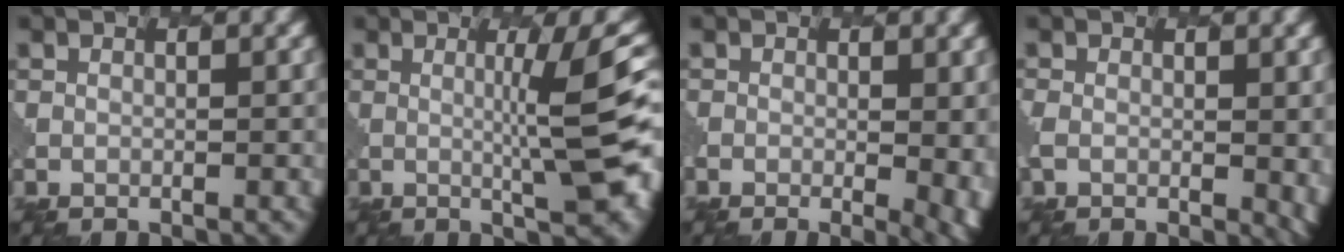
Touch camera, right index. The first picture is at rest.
{"total": 8.3, "force": [0.5, 1.3, 8.2], "torque": [-0.107, 0.006, 0.009]}
{"total": 7.2, "force": [-1.1, 3.4, 6.2], "torque": [-0.053, -0.009, -0.009]}
{"total": 5.0, "force": [-0.4, 2.9, 4.0], "torque": [-0.065, -0.018, -0.001]}